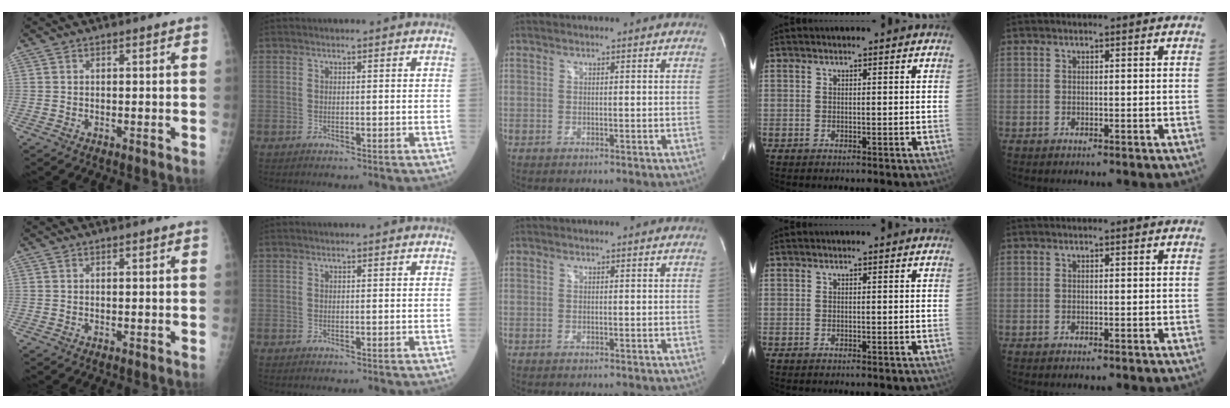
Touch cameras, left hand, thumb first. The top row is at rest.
{}